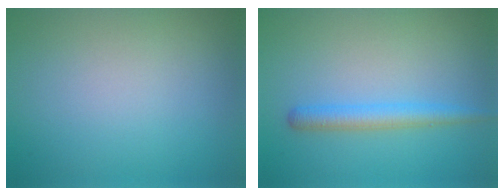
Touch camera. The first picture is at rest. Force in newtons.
{"total": 2.6, "press": 2.6, "slide": 0.1}